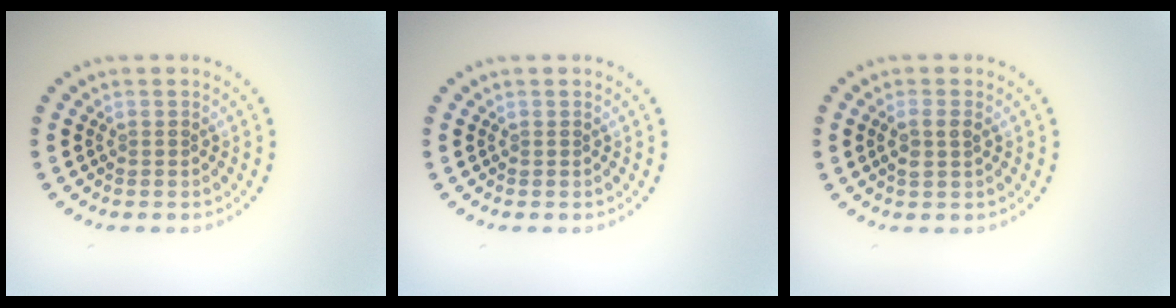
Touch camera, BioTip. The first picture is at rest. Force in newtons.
{"total": 0.0}
{"total": 1.8, "press": 1.7, "slide": 0.7}